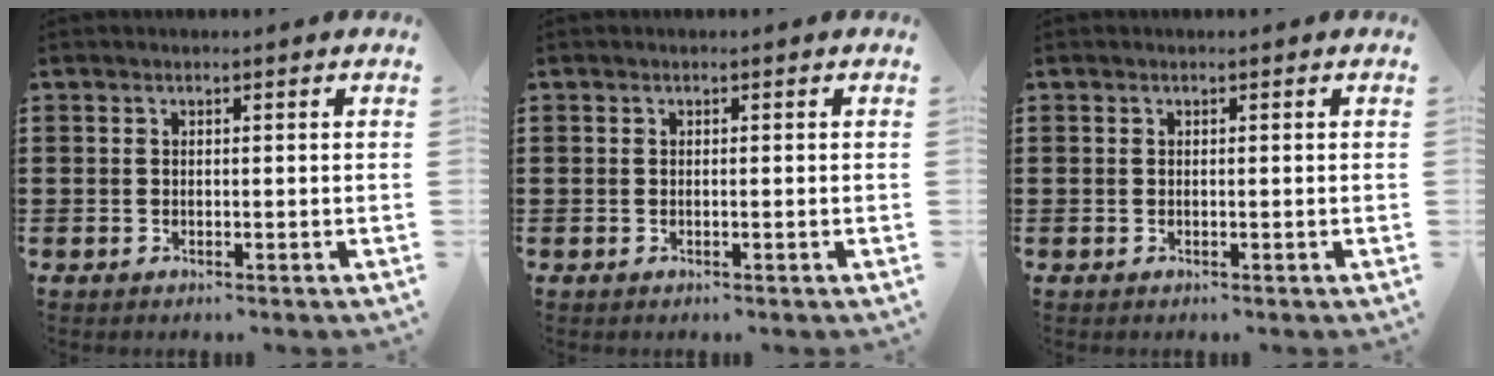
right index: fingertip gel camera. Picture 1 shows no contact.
{"total": 0.0}
{"total": 0.0}